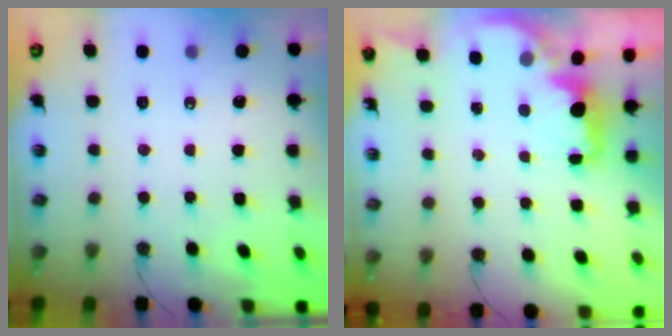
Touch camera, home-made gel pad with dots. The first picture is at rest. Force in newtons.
{"total": 2.2, "press": 2.1, "slide": 0.8}